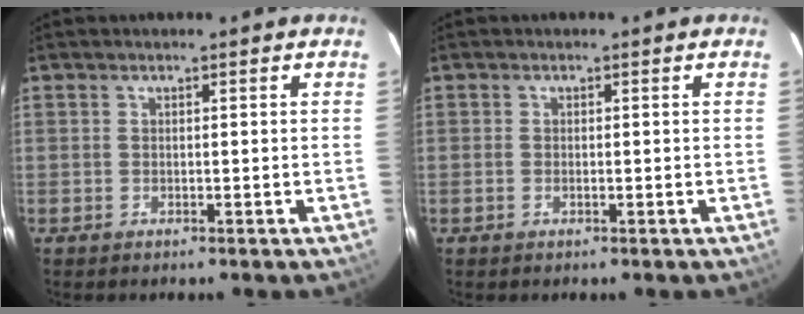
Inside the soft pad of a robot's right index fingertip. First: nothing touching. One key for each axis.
{"total": 0.7, "fx": -0.3, "fy": 0.3, "fz": 0.6, "tx": -0.012, "ty": 0.000, "tz": -0.007}